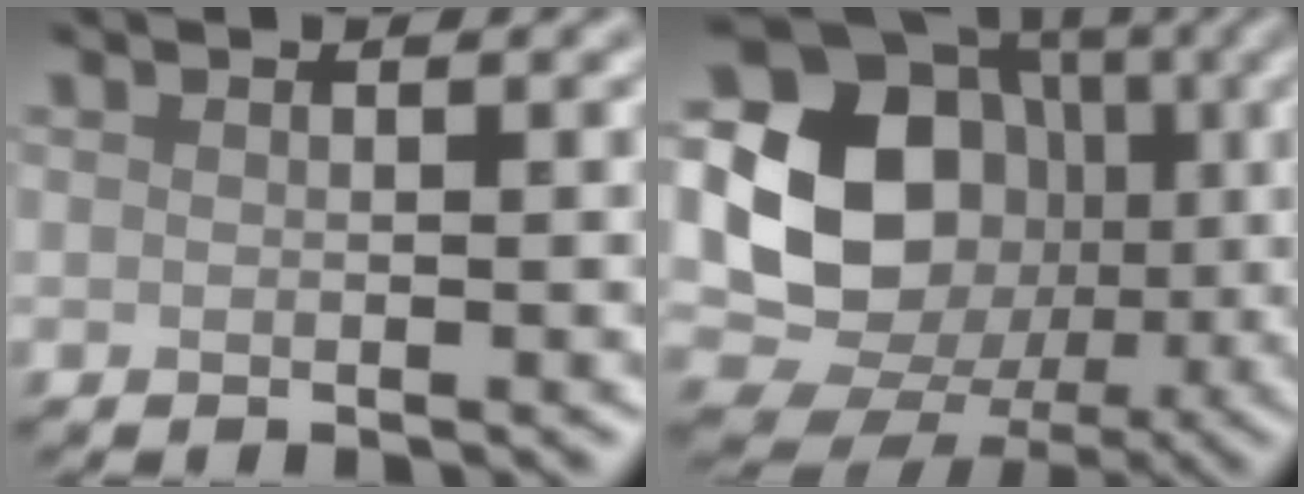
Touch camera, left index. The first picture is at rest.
{"total": 12.4, "force": [-0.2, 10.4, 6.8], "torque": [-0.113, -0.008, -0.022]}